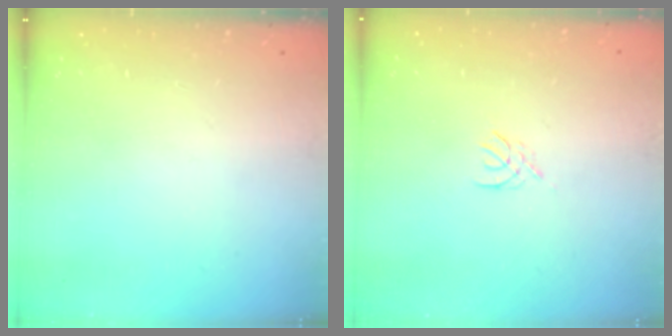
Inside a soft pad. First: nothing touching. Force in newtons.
{"total": 2.1, "press": 2.0, "slide": 0.5}